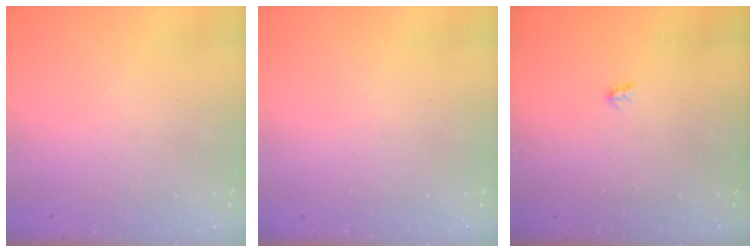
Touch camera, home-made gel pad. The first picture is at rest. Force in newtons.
{"total": 0.0}
{"total": 1.9, "press": 1.9, "slide": 0.3}